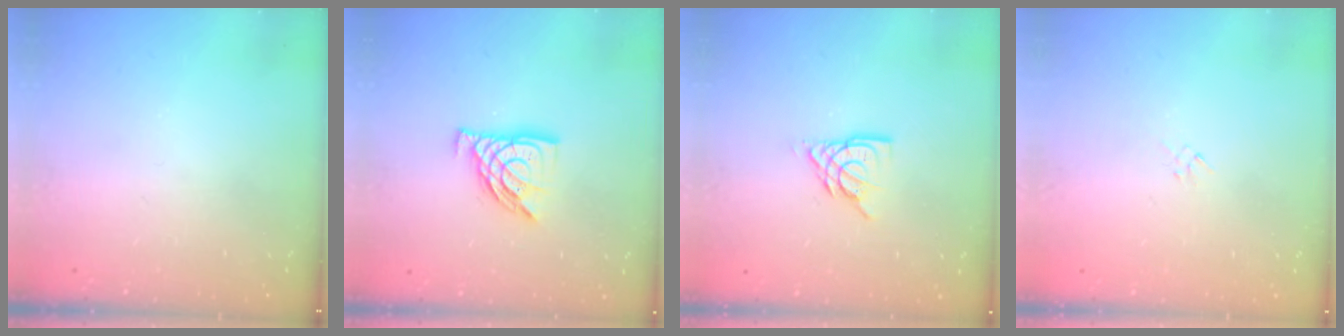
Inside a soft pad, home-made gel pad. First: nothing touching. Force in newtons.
{"total": 12.2, "press": 12.1, "slide": 1.2}
{"total": 10.2, "press": 10.1, "slide": 1.4}
{"total": 1.3, "press": 1.3, "slide": 0.4}